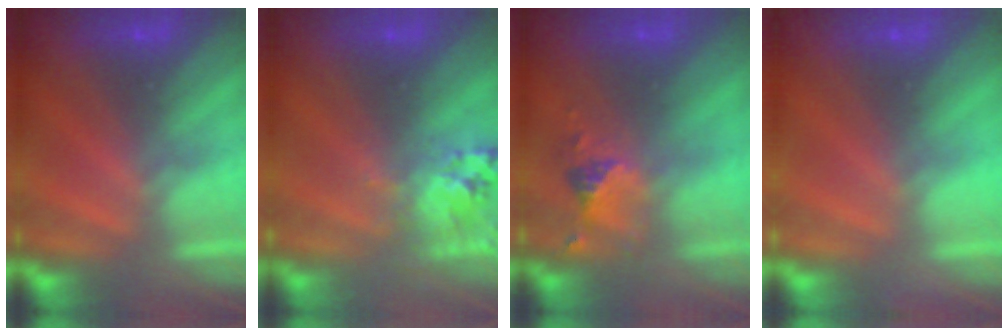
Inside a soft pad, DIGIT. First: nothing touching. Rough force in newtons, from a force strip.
{"total": 2.8}
{"total": 2.5}
{"total": 2.9}